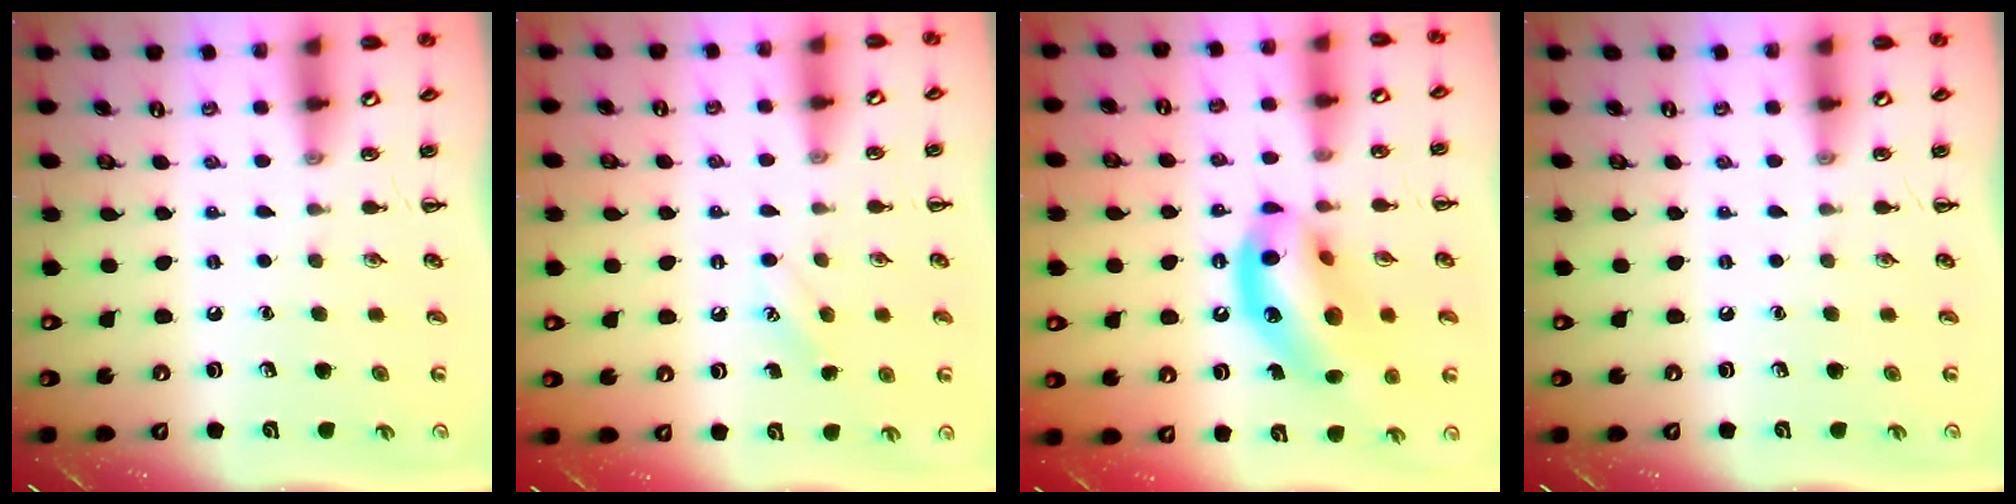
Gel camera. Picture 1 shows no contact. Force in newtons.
{"total": 6.6, "press": 6.4, "slide": 1.4}
{"total": 17.3, "press": 16.7, "slide": 4.4}
{"total": 0.0}